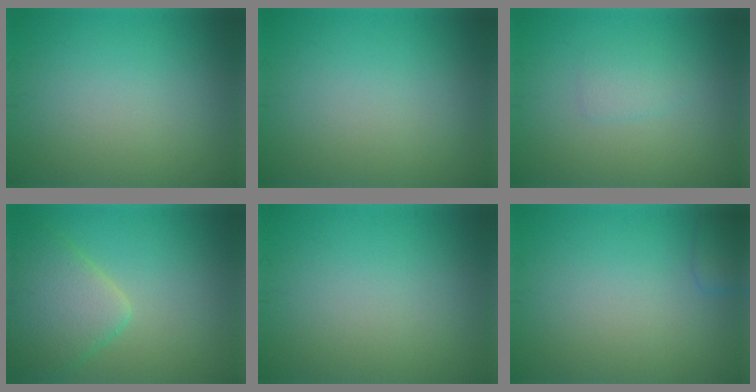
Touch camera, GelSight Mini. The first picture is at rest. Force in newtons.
{"total": 0.0}
{"total": 1.4, "press": 1.4, "slide": 0.1}
{"total": 5.5, "press": 5.5, "slide": 0.3}
{"total": 0.0}
{"total": 1.5, "press": 1.5, "slide": 0.1}